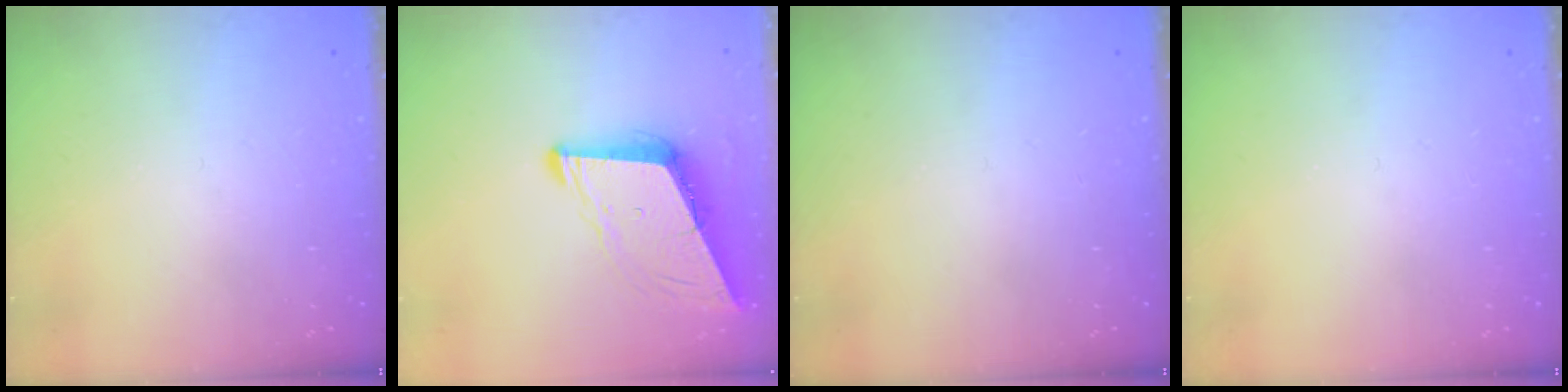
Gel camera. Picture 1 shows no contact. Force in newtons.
{"total": 8.9, "press": 8.0, "slide": 3.7}
{"total": 0.0}
{"total": 0.0}